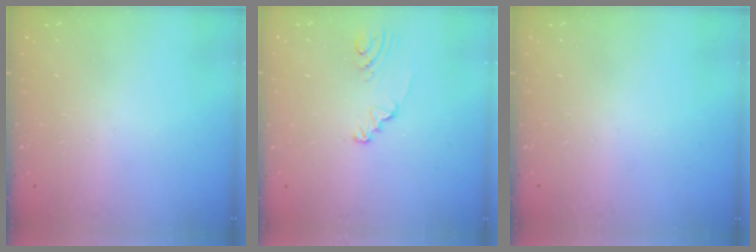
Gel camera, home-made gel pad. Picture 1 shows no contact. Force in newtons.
{"total": 2.5, "press": 2.5, "slide": 0.3}
{"total": 0.0}